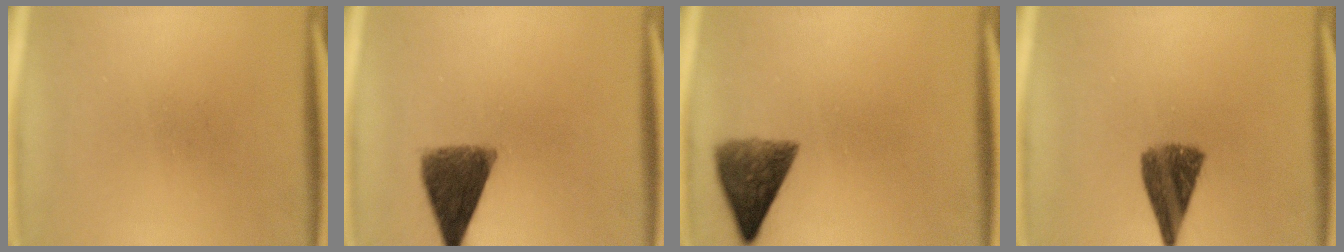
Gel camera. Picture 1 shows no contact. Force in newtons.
{"total": 9.0}
{"total": 7.1}
{"total": 7.6}